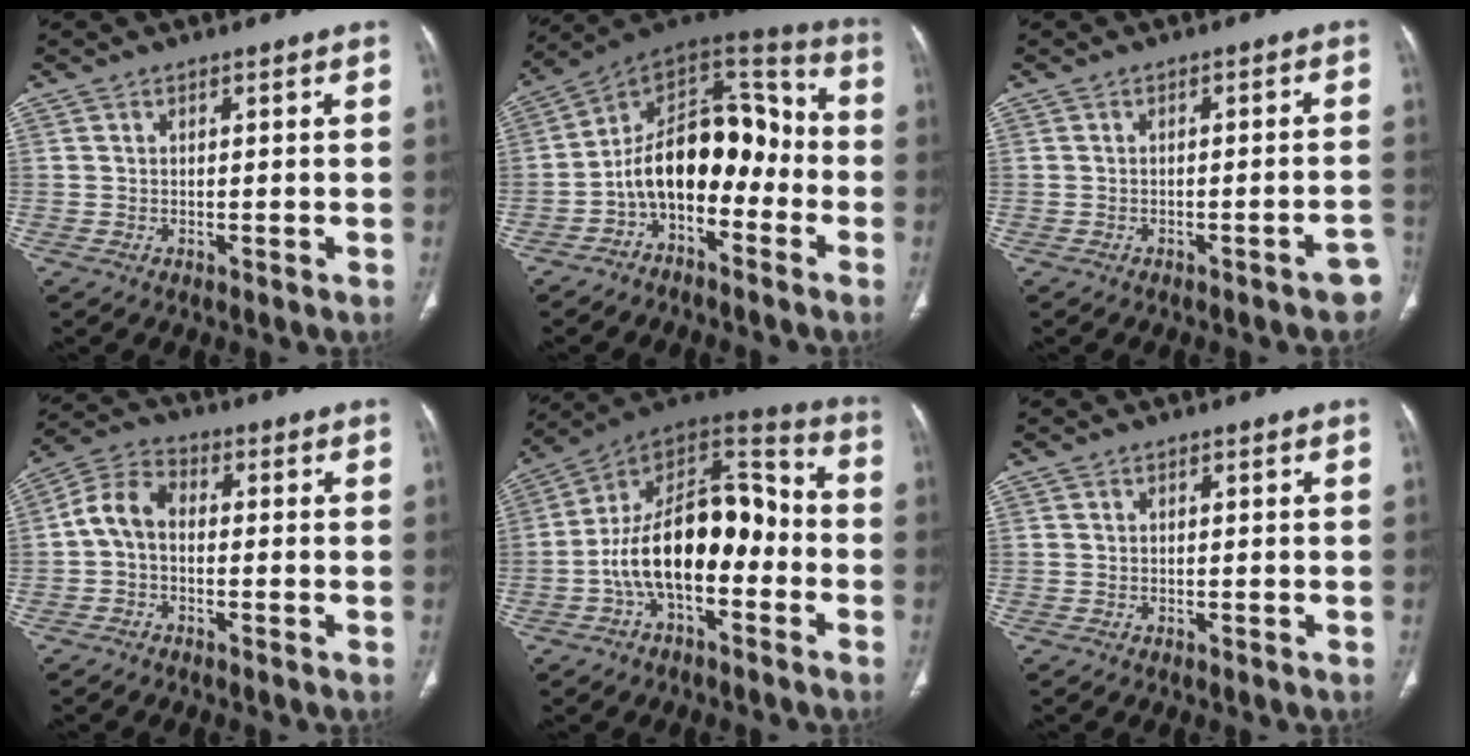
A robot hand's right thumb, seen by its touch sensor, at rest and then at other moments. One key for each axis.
{"total": 16.1, "fx": -4.6, "fy": 10.0, "fz": 11.8, "tx": -0.155, "ty": 0.096, "tz": -0.087}
{"total": 4.0, "fx": -2.7, "fy": 0.8, "fz": 2.9, "tx": -0.025, "ty": 0.021, "tz": -0.031}
{"total": 6.8, "fx": -0.6, "fy": 4.7, "fz": 4.9, "tx": -0.088, "ty": 0.023, "tz": -0.025}
{"total": 20.0, "fx": -4.1, "fy": 10.9, "fz": 16.3, "tx": -0.246, "ty": 0.069, "tz": -0.074}
{"total": 0.0}